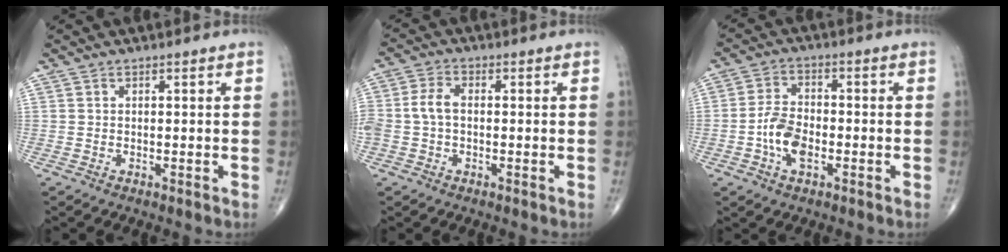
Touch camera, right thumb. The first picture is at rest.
{"total": 5.4, "force": [-0.5, 3.6, 4.0], "torque": [-0.094, 0.017, -0.013]}
{"total": 7.1, "force": [-2.2, 4.0, 5.4], "torque": [-0.099, 0.016, -0.047]}